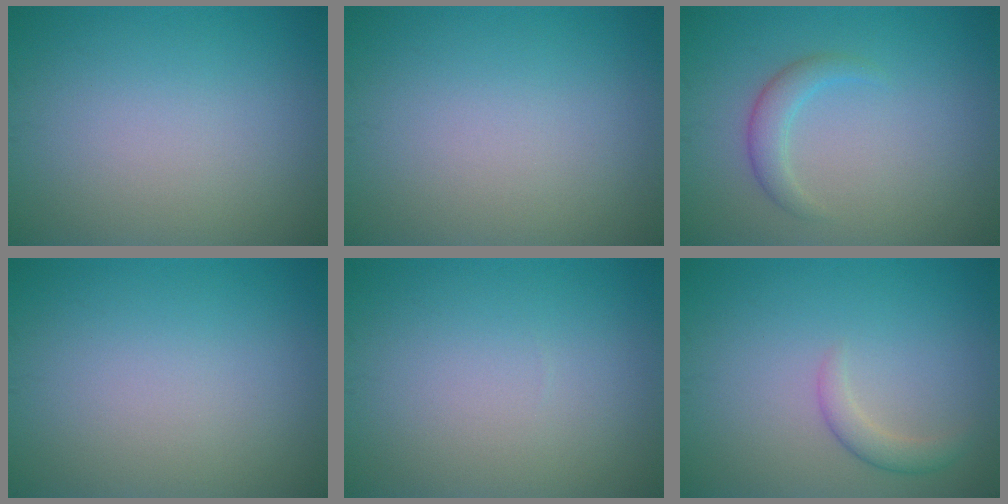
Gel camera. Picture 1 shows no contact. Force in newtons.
{"total": 0.0}
{"total": 2.0, "press": 2.0, "slide": 0.1}
{"total": 0.0}
{"total": 0.0}
{"total": 1.8, "press": 1.8, "slide": 0.0}